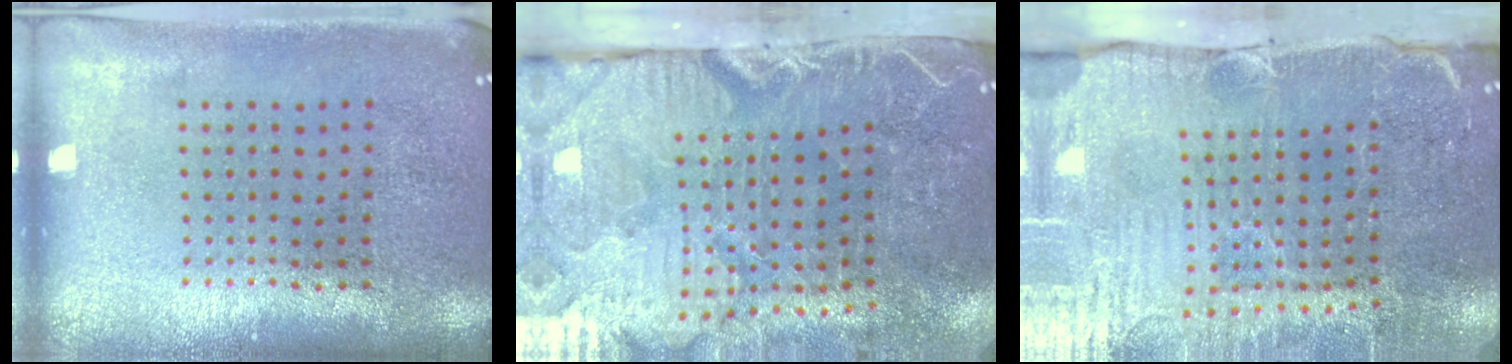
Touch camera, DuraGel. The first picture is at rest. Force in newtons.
{"total": 5.3, "press": 4.4, "slide": 3.0}
{"total": 5.4, "press": 4.5, "slide": 3.0}